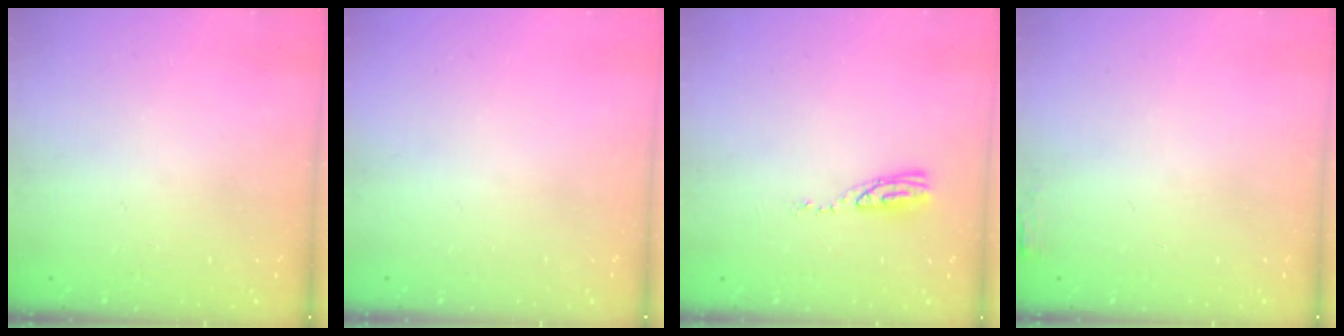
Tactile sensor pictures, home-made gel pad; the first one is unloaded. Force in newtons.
{"total": 0.0}
{"total": 7.0, "press": 6.9, "slide": 0.5}
{"total": 2.7, "press": 2.6, "slide": 0.8}